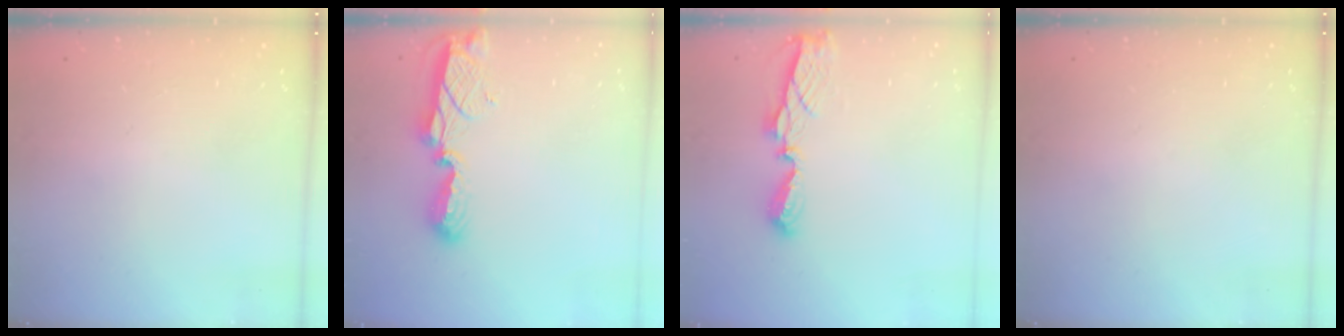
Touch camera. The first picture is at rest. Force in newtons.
{"total": 8.5, "press": 8.4, "slide": 1.2}
{"total": 6.9, "press": 6.9, "slide": 0.6}
{"total": 0.0}